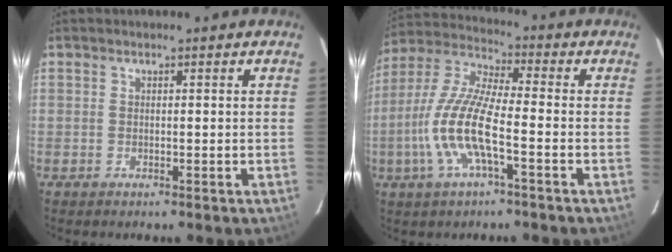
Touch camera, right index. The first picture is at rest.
{"total": 13.2, "force": [-4.0, 2.8, 12.3], "torque": [-0.262, -0.002, -0.082]}